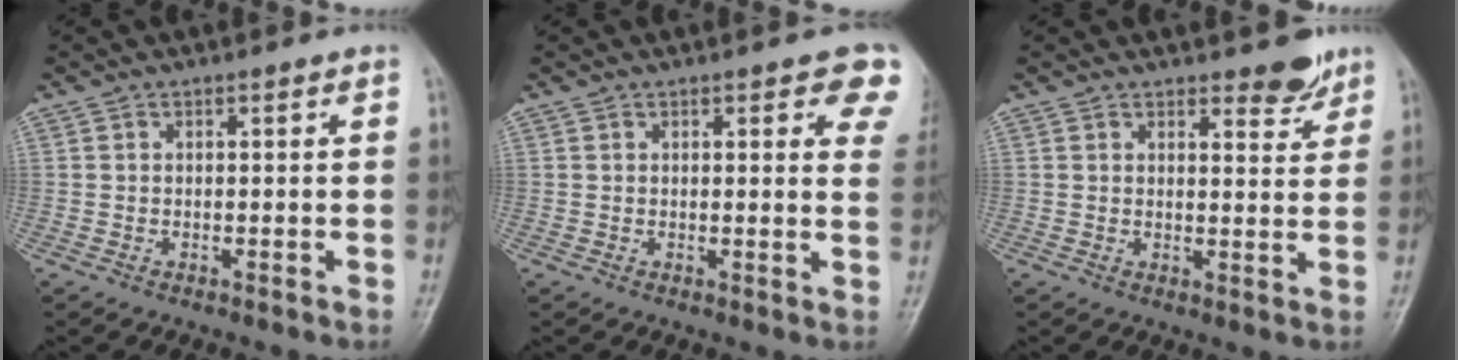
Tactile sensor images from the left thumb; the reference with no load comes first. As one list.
[{"total": 7.8, "force": [4.5, 2.6, 5.8], "torque": [-0.035, -0.013, 0.043]}, {"total": 4.0, "force": [3.3, 1.4, 1.8], "torque": [-0.005, -0.025, 0.044]}]